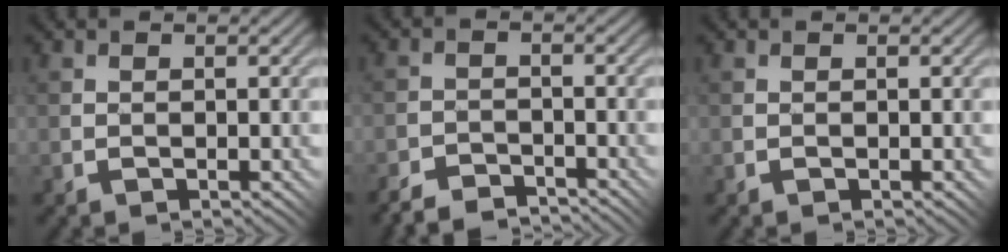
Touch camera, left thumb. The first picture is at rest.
{"total": 3.9, "force": [-3.9, 0.5, 0.4], "torque": [-0.002, 0.003, -0.080]}
{"total": 0.0}